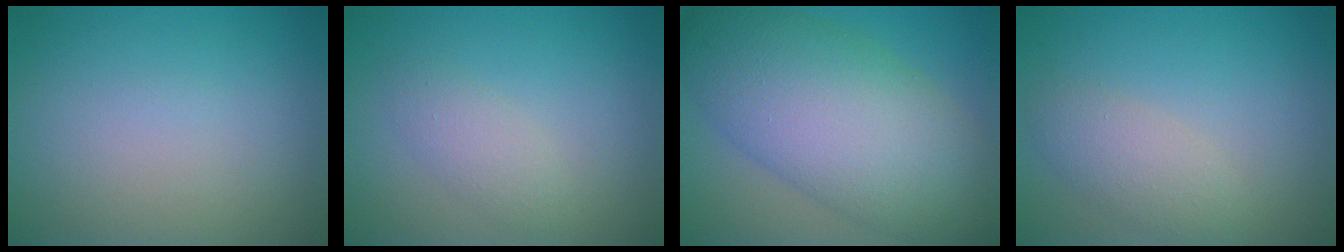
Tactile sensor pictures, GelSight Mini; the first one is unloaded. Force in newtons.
{"total": 2.0, "press": 2.0, "slide": 0.2}
{"total": 12.3, "press": 12.2, "slide": 0.4}
{"total": 2.8, "press": 2.8, "slide": 0.1}